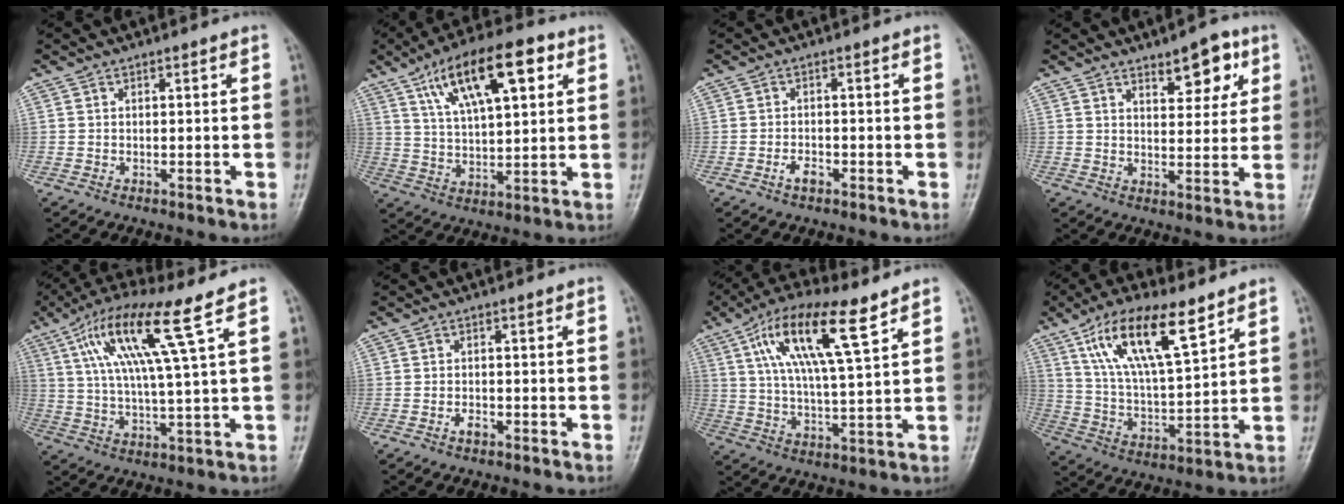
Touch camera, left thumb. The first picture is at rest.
{"total": 17.0, "force": [7.6, 6.6, 13.7], "torque": [-0.204, -0.007, 0.130]}
{"total": 2.2, "force": [-1.3, 1.2, 1.4], "torque": [-0.025, 0.008, -0.023]}
{"total": 7.8, "force": [4.4, 3.5, 5.5], "torque": [-0.049, -0.023, 0.059]}
{"total": 14.0, "force": [6.2, 0.7, 12.5], "torque": [-0.254, -0.007, 0.116]}
{"total": 1.6, "force": [-0.9, 0.8, 1.0], "torque": [-0.017, 0.006, -0.016]}
{"total": 15.4, "force": [7.4, 3.8, 13.0], "torque": [-0.241, -0.010, 0.133]}
{"total": 16.1, "force": [9.0, 5.1, 12.4], "torque": [-0.208, -0.029, 0.171]}